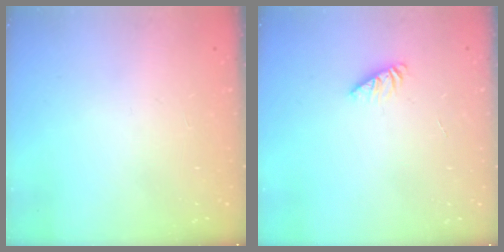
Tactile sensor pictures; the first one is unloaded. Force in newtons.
{"total": 1.8, "press": 1.8, "slide": 0.3}